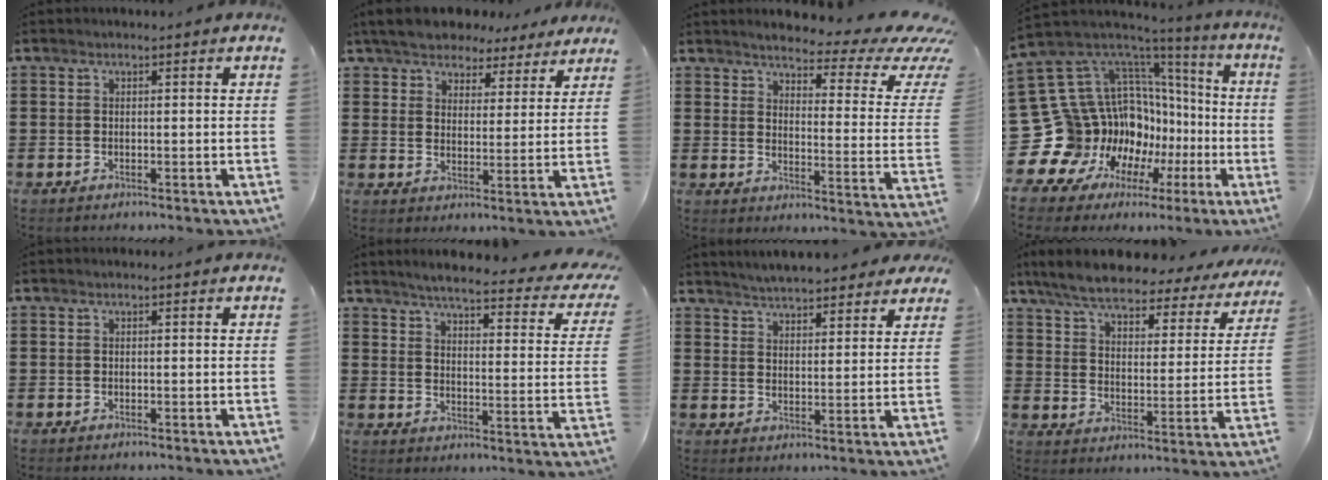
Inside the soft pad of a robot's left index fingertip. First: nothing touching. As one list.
[{"total": 6.1, "force": [5.7, 1.9, 1.0], "torque": [-0.051, -0.019, 0.105]}, {"total": 5.0, "force": [3.7, 1.0, 3.2], "torque": [-0.055, -0.033, 0.053]}, {"total": 17.7, "force": [-1.5, 15.6, 8.1], "torque": [-0.219, -0.065, 0.042]}, {"total": 0.0}, {"total": 4.9, "force": [4.1, 0.0, 2.7], "torque": [-0.064, -0.033, 0.062]}, {"total": 4.8, "force": [4.7, 0.5, 0.7], "torque": [-0.032, -0.018, 0.086]}, {"total": 7.0, "force": [6.3, 1.1, 2.7], "torque": [-0.082, -0.035, 0.109]}]